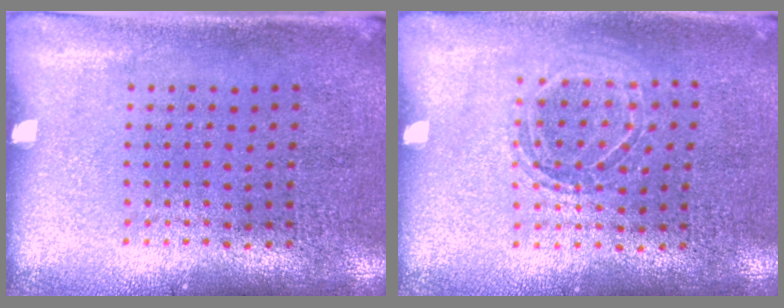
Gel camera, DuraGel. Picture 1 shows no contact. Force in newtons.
{"total": 1.2, "press": 1.1, "slide": 0.4}